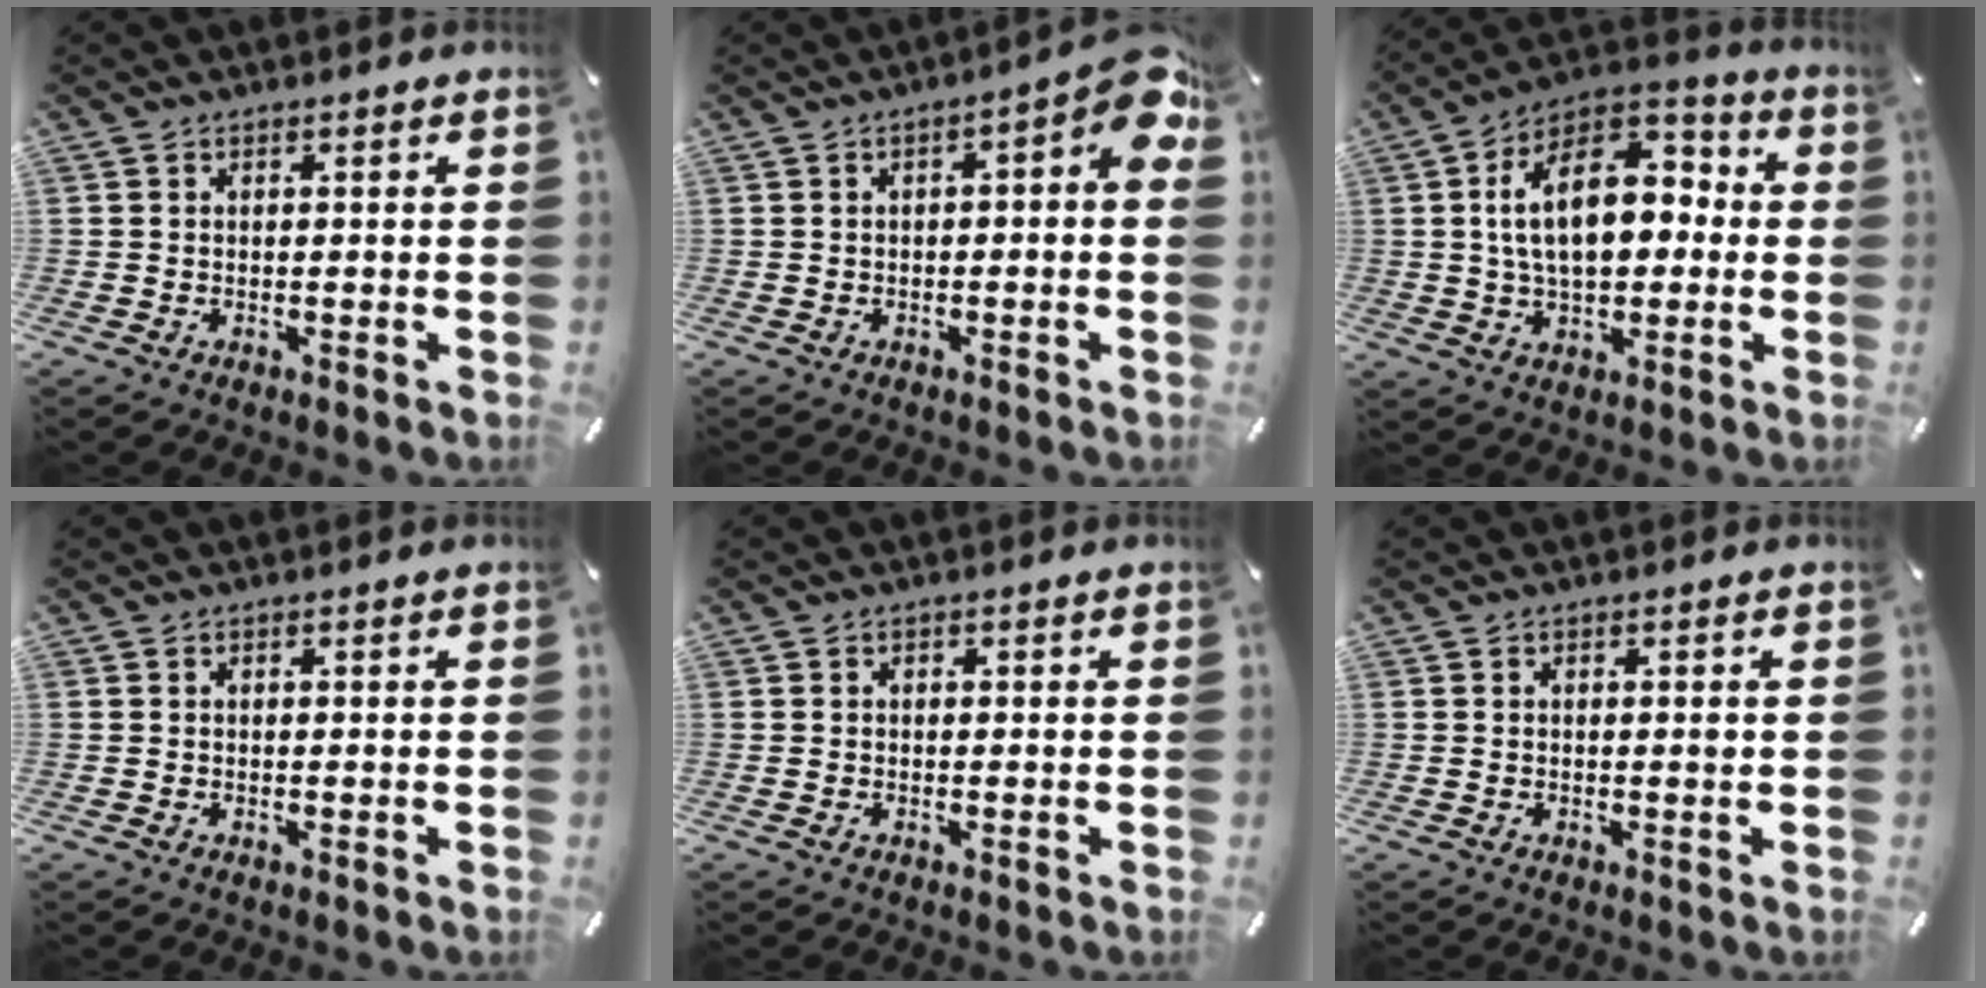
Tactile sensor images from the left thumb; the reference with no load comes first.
{"total": 7.2, "force": [0.7, 2.9, 6.5], "torque": [-0.085, -0.015, 0.011]}
{"total": 17.4, "force": [1.9, 11.0, 13.3], "torque": [-0.230, 0.005, 0.029]}
{"total": 0.0}
{"total": 0.0}
{"total": 0.6, "force": [0.1, 0.2, 0.6], "torque": [-0.010, -0.001, 0.001]}